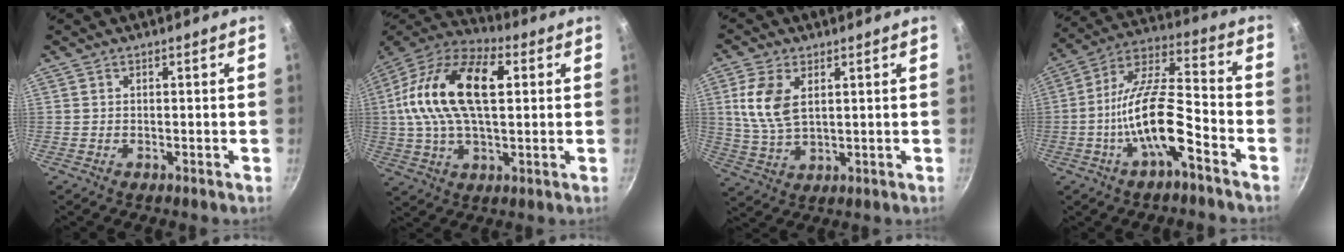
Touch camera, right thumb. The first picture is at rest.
{"total": 21.4, "force": [3.7, 11.4, 17.8], "torque": [-0.331, 0.026, 0.048]}
{"total": 7.1, "force": [1.6, 3.7, 5.9], "torque": [-0.122, -0.001, 0.031]}
{"total": 15.4, "force": [-6.3, 5.0, 13.1], "torque": [-0.234, 0.049, -0.124]}